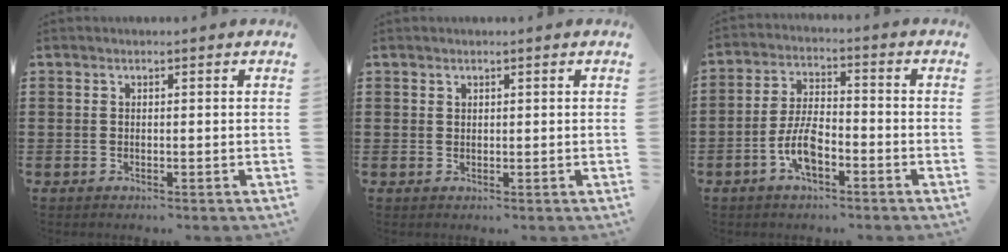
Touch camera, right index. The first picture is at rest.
{"total": 0.8, "force": [0.6, 0.5, 0.1], "torque": [-0.002, 0.001, 0.012]}
{"total": 7.0, "force": [-3.2, 2.9, 5.5], "torque": [-0.131, -0.001, -0.066]}